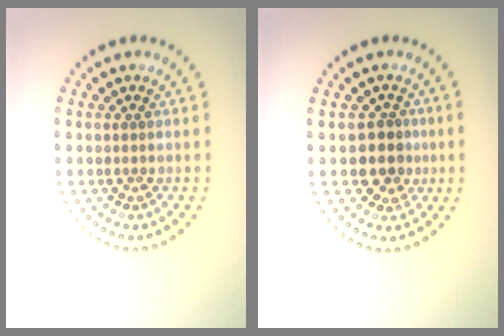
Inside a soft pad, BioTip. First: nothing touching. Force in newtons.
{"total": 2.6, "press": 2.3, "slide": 1.3}